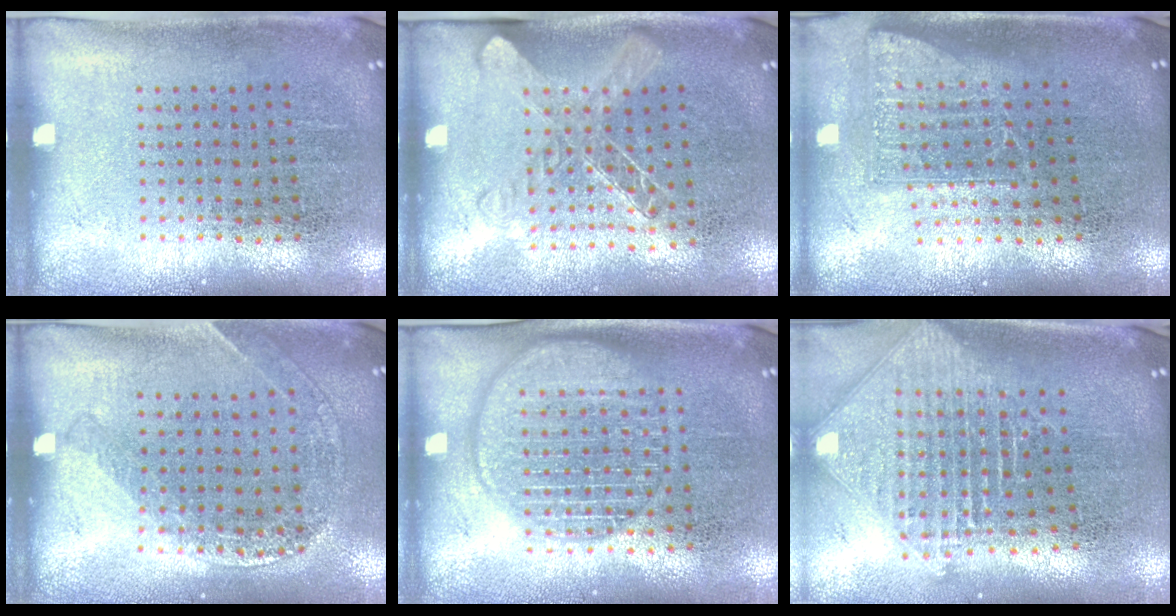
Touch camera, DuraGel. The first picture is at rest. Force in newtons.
{"total": 1.4, "press": 1.3, "slide": 0.6}
{"total": 1.7, "press": 1.3, "slide": 1.1}
{"total": 1.2, "press": 1.2, "slide": 0.1}
{"total": 2.9, "press": 2.9, "slide": 0.4}
{"total": 2.5, "press": 1.9, "slide": 1.6}